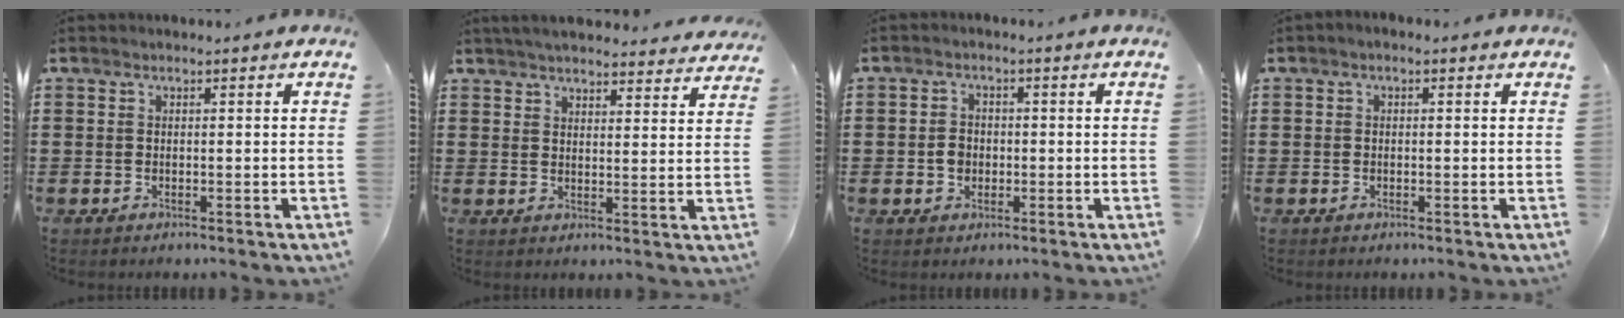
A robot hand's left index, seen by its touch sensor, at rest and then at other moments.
{"total": 4.2, "force": [4.1, 0.2, 0.8], "torque": [-0.030, -0.017, 0.074]}
{"total": 2.5, "force": [-0.4, 2.1, 1.3], "torque": [-0.030, 0.005, -0.010]}
{"total": 0.7, "force": [-0.4, 0.3, 0.4], "torque": [-0.010, -0.002, -0.008]}